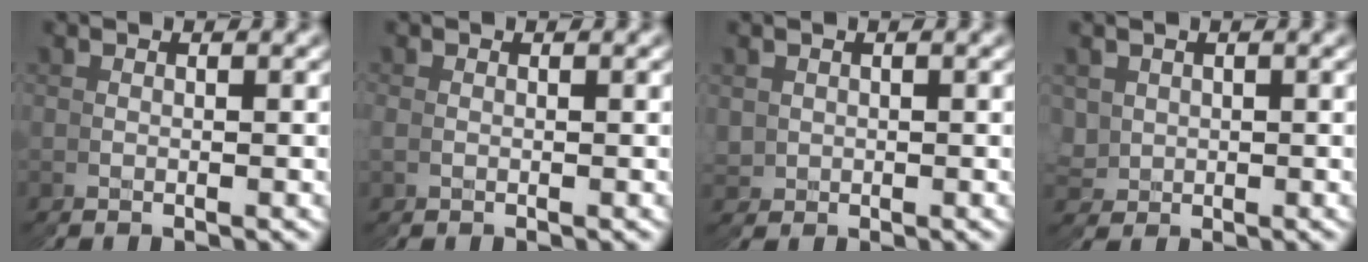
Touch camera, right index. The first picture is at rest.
{"total": 0.6, "force": [-0.1, 0.4, -0.4], "torque": [0.006, -0.002, -0.004]}
{"total": 2.8, "force": [0.2, 2.8, -0.3], "torque": [-0.001, -0.024, 0.018]}
{"total": 3.7, "force": [0.2, 3.6, -0.2], "torque": [-0.016, -0.029, 0.020]}